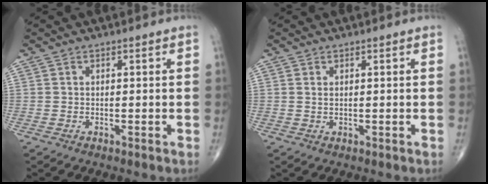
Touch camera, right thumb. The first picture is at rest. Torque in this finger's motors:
{"motor_torque": [-0.05, 0.08, -0.17, -0.14, 0.00]}